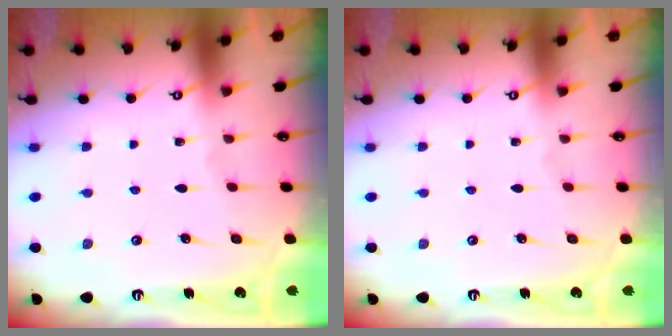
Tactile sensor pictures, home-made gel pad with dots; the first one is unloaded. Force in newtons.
{"total": 0.0}